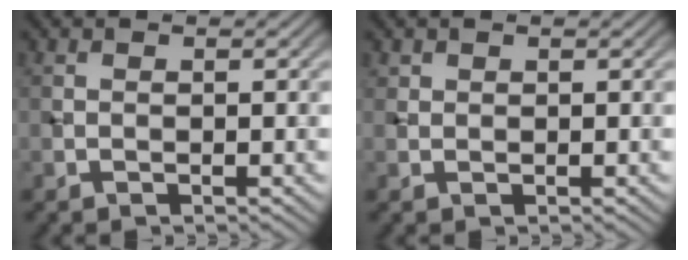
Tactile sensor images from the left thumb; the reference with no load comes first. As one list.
[{"total": 0.8, "force": [0.6, 0.5, 0.2], "torque": [-0.003, -0.002, 0.015]}]